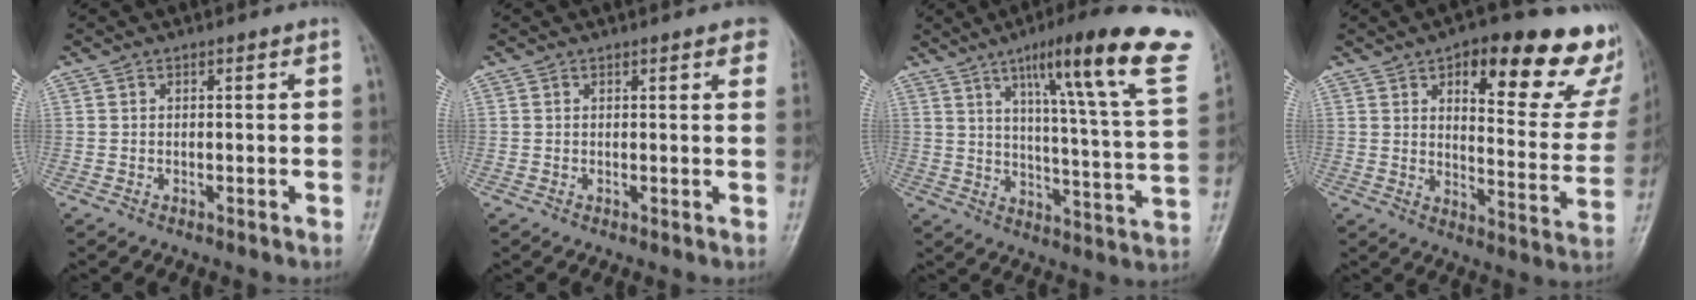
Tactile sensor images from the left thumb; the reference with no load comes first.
{"total": 5.3, "force": [3.5, 1.4, 3.7], "torque": [-0.027, -0.001, 0.029]}
{"total": 25.0, "force": [13.8, 3.0, 20.6], "torque": [-0.275, -0.043, 0.189]}
{"total": 25.6, "force": [13.4, 9.6, 19.7], "torque": [-0.201, -0.041, 0.178]}